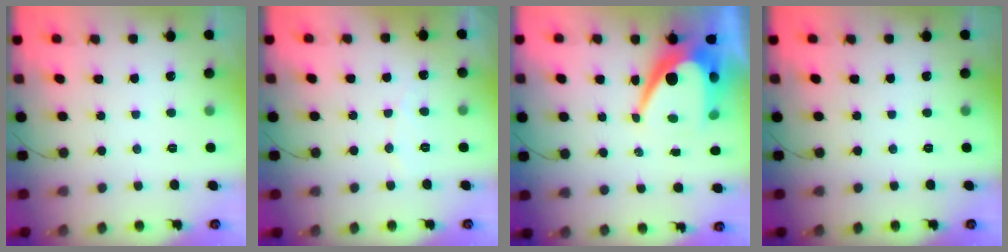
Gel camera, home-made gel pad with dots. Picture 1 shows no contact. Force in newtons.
{"total": 3.1, "press": 3.1, "slide": 0.3}
{"total": 12.2, "press": 12.2, "slide": 0.7}
{"total": 0.0}